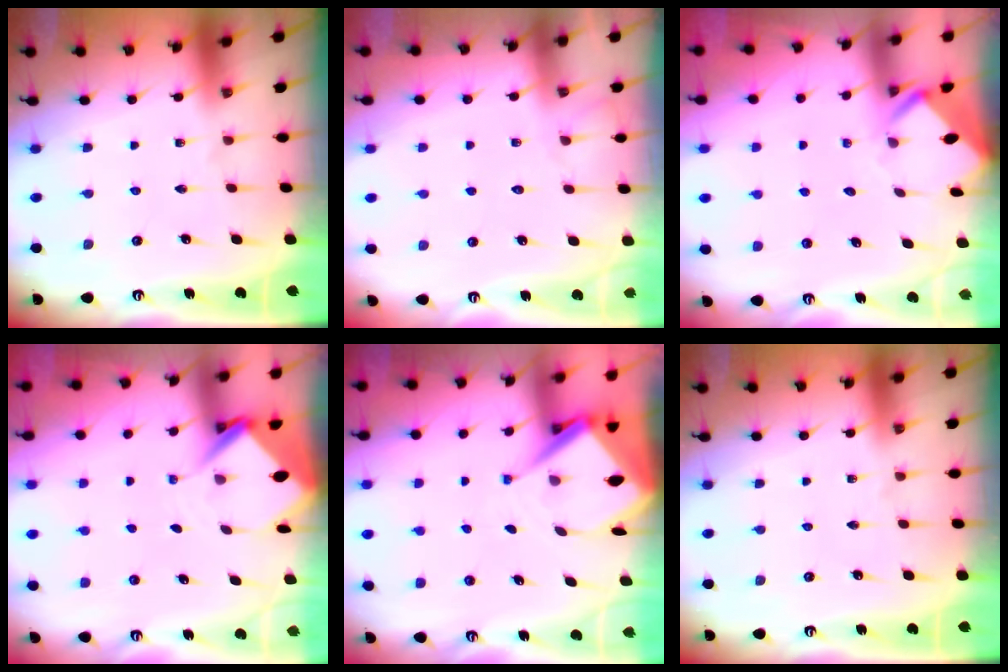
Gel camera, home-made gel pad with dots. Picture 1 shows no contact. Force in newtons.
{"total": 6.2, "press": 6.1, "slide": 0.8}
{"total": 3.5, "press": 3.5, "slide": 0.3}
{"total": 4.4, "press": 4.4, "slide": 0.3}
{"total": 8.4, "press": 8.3, "slide": 0.7}
{"total": 0.0}